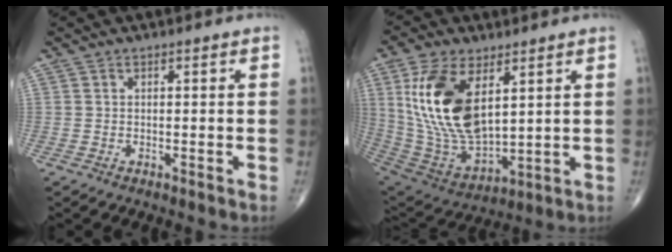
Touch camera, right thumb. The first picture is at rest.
{"total": 19.8, "force": [6.0, 10.1, 15.9], "torque": [-0.301, -0.029, 0.127]}